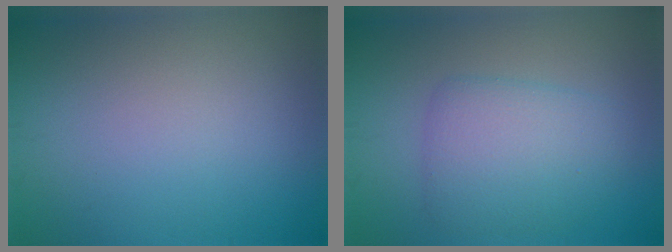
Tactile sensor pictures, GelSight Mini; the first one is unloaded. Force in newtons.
{"total": 4.5, "press": 4.5, "slide": 0.1}